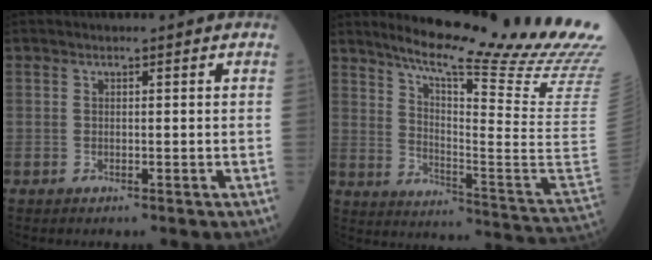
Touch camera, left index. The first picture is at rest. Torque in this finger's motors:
{"motor_torque": [0.36, -1.78, -0.01, 0.05]}